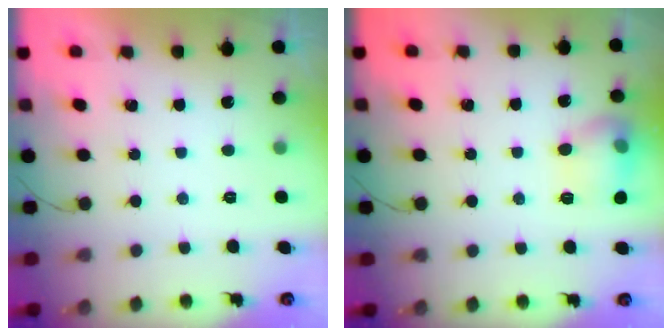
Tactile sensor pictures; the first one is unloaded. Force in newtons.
{"total": 12.0, "press": 12.0, "slide": 1.0}